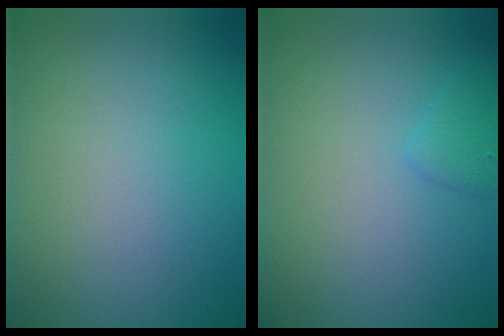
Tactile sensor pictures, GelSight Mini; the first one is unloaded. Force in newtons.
{"total": 1.1, "press": 1.1, "slide": 0.1}